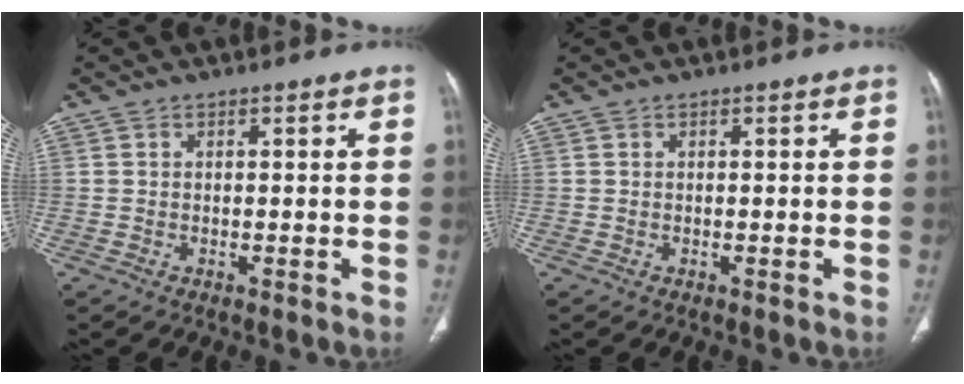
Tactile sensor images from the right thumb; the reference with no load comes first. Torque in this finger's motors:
{"motor_torque": [-0.03, 0.02, -0.01, 0.01, 0.02]}